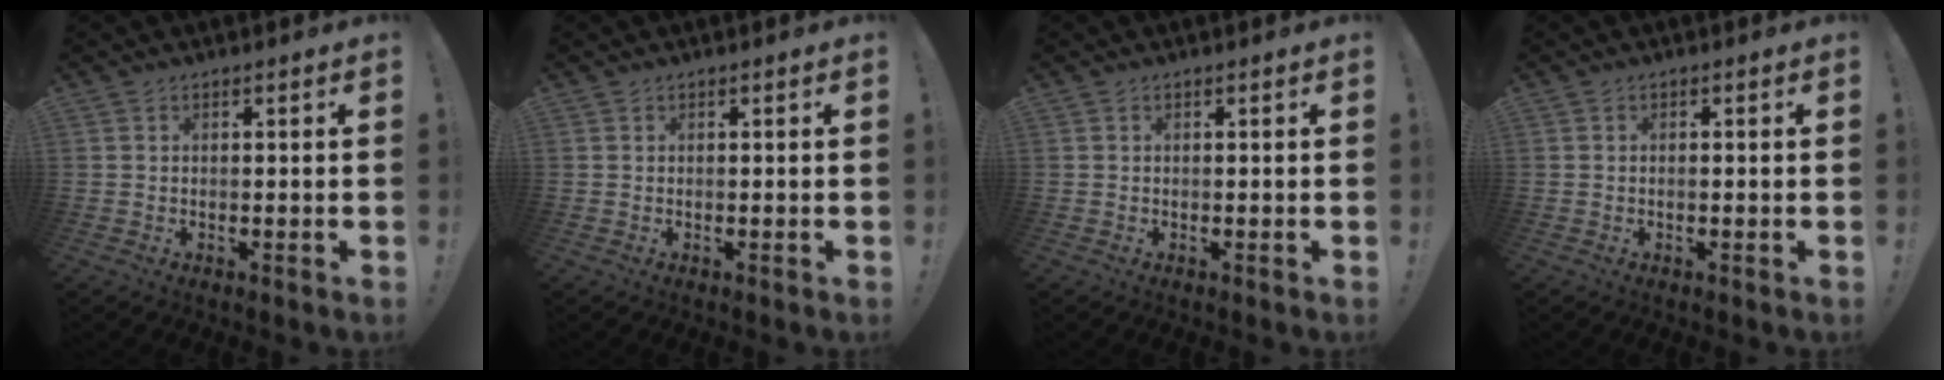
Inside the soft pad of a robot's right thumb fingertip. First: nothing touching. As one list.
[{"total": 0.0}, {"total": 0.0}, {"total": 0.7, "force": [-0.5, 0.0, 0.5], "torque": [-0.008, 0.000, -0.009]}]